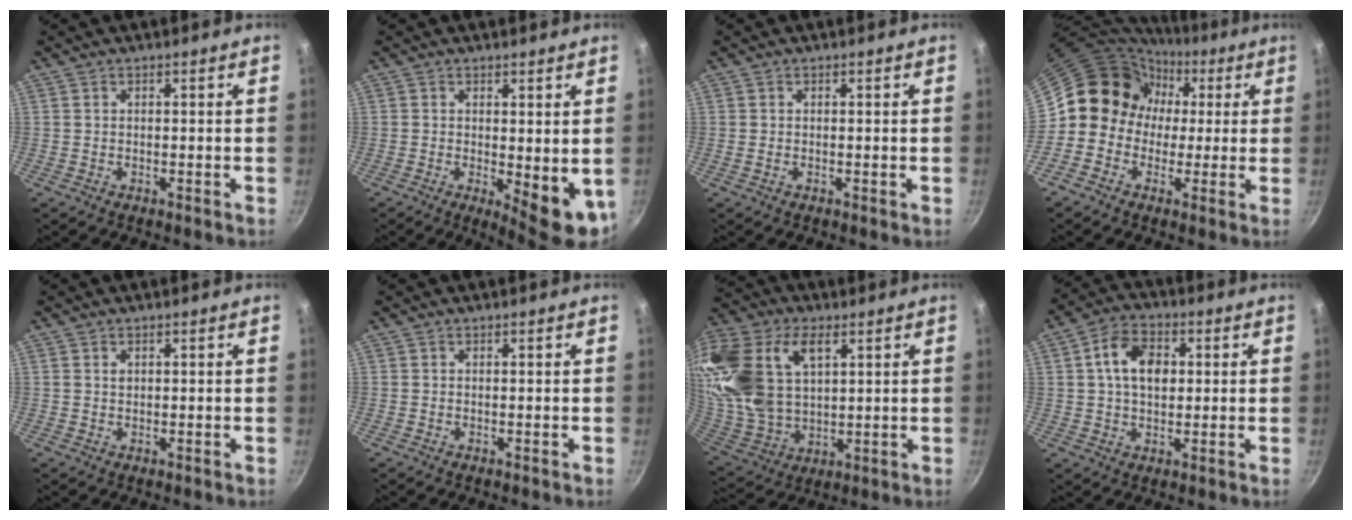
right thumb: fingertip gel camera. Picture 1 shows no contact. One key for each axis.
{"total": 8.4, "fx": -0.3, "fy": 3.2, "fz": 7.8, "tx": -0.088, "ty": -0.013, "tz": 0.005}
{"total": 0.0}
{"total": 10.3, "fx": 1.7, "fy": 9.7, "fz": 3.0, "tx": -0.012, "ty": 0.024, "tz": 0.005}
{"total": 0.8, "fx": 0.3, "fy": 0.6, "fz": 0.4, "tx": -0.007, "ty": 0.003, "tz": 0.007}
{"total": 0.0}
{"total": 26.9, "fx": 9.9, "fy": 16.9, "fz": 18.4, "tx": -0.411, "ty": 0.009, "tz": 0.194}
{"total": 9.6, "fx": 1.7, "fy": 6.6, "fz": 6.9, "tx": -0.099, "ty": 0.012, "tz": 0.019}